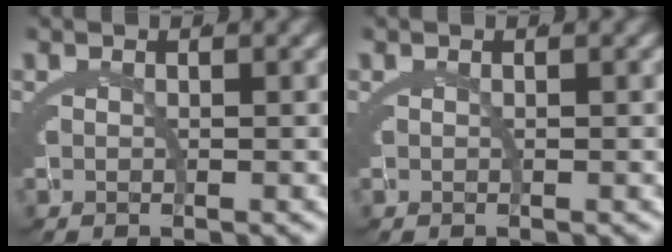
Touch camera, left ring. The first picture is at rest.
{"total": 0.0}